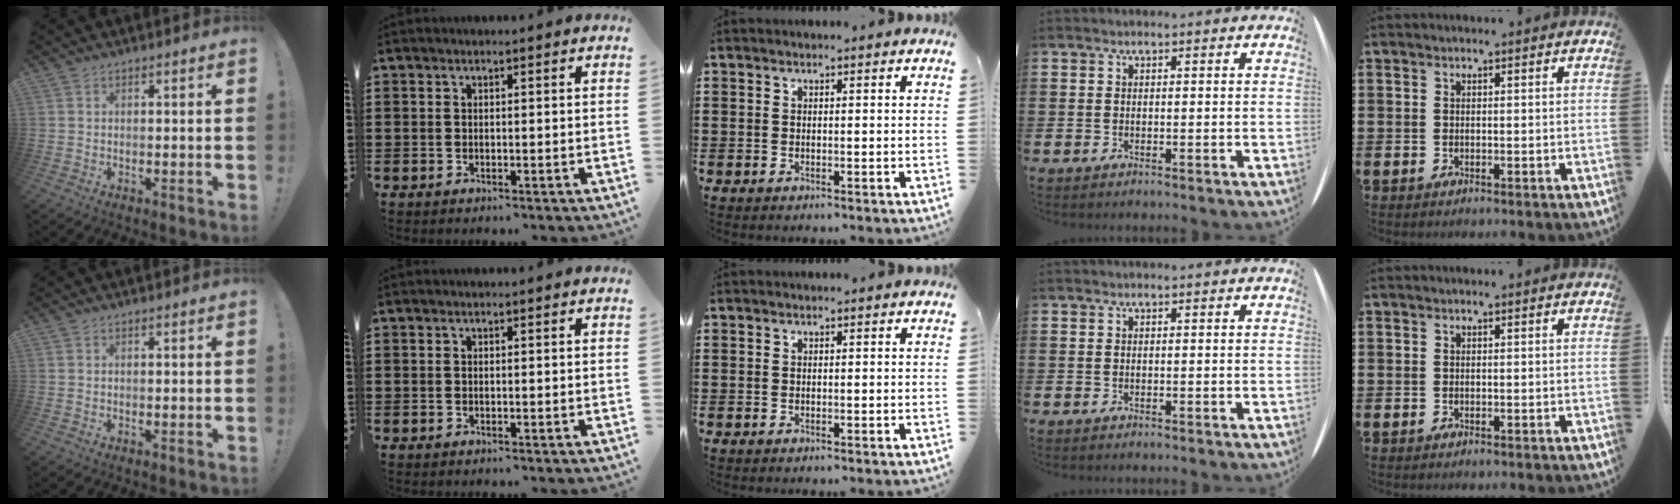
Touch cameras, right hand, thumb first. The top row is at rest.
{}